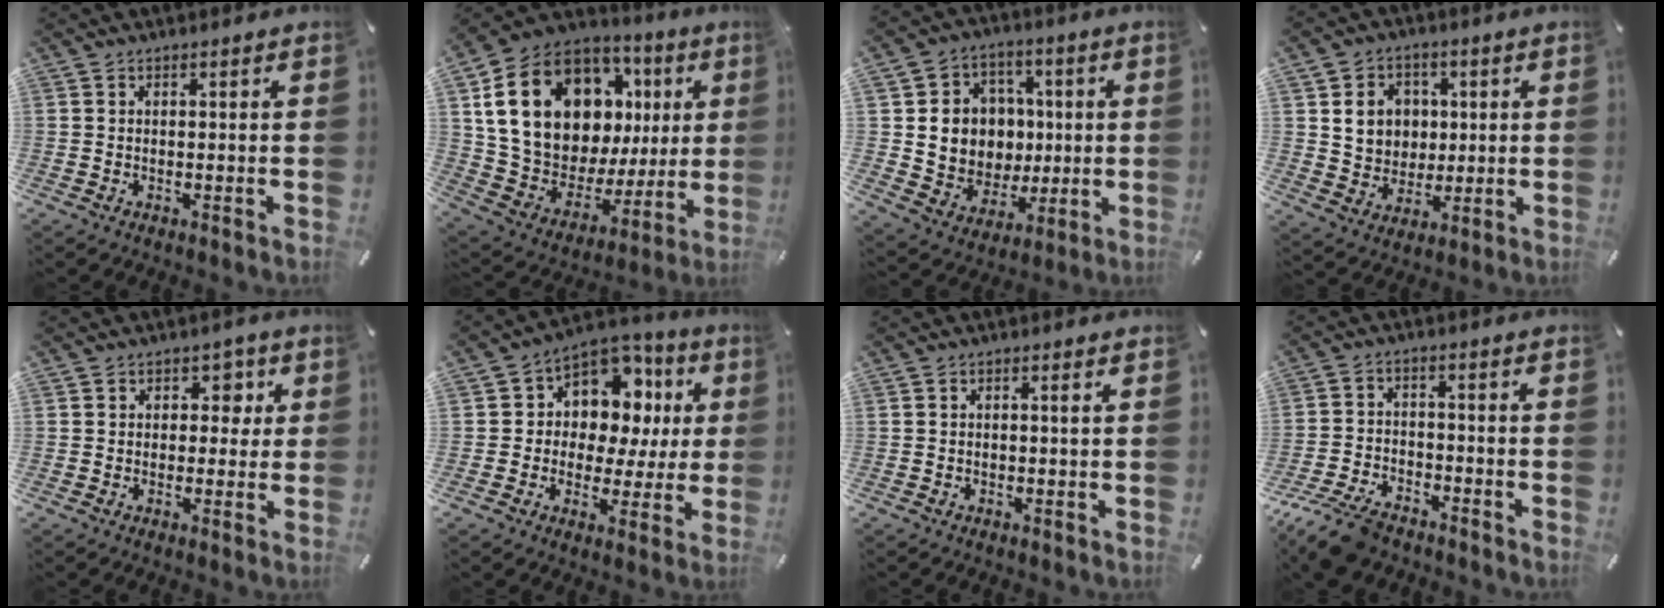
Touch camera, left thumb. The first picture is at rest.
{"total": 22.3, "force": [9.0, 15.1, 13.7], "torque": [-0.257, -0.048, 0.174]}
{"total": 11.4, "force": [0.8, 11.2, 1.8], "torque": [-0.031, -0.010, 0.031]}
{"total": 9.0, "force": [1.6, 8.4, 2.9], "torque": [-0.044, 0.004, 0.033]}
{"total": 5.0, "force": [0.9, 4.1, 2.7], "torque": [-0.015, -0.006, 0.004]}
{"total": 10.7, "force": [3.8, 8.9, 4.4], "torque": [-0.067, -0.039, 0.076]}
{"total": 1.1, "force": [-0.1, 0.3, 1.0], "torque": [-0.019, 0.002, -0.002]}
{"total": 9.4, "force": [-7.6, 3.9, 3.9], "torque": [-0.074, 0.037, -0.145]}